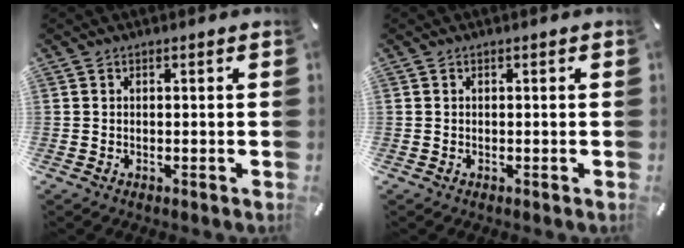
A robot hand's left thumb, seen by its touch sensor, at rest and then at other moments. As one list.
[{"total": 0.0}]